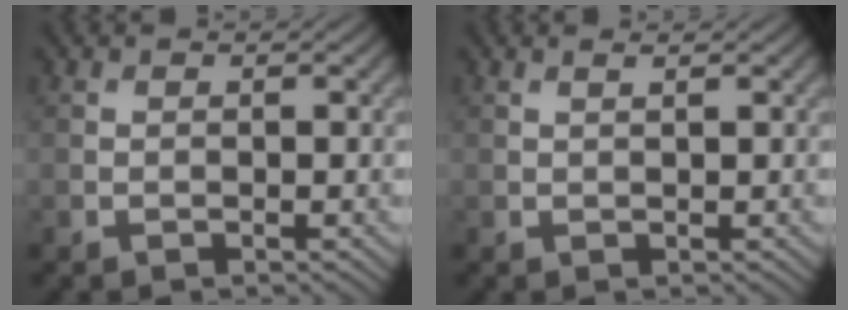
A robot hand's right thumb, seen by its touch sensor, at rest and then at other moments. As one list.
[{"total": 0.9, "force": [0.6, 0.0, 0.6], "torque": [-0.012, 0.000, 0.009]}]